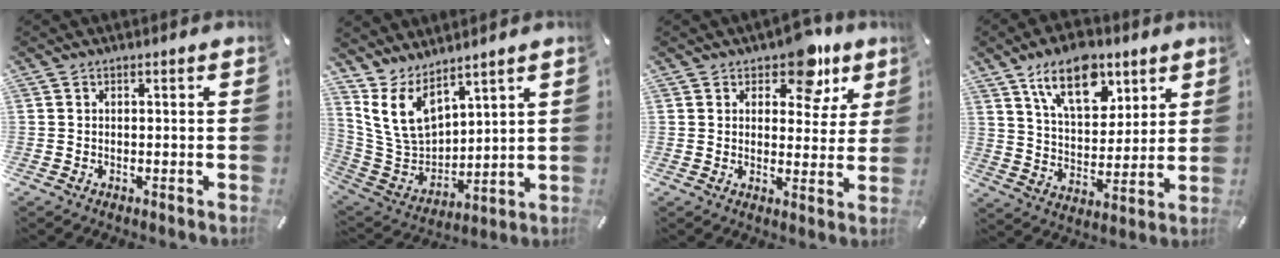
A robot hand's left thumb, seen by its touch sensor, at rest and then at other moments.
{"total": 11.8, "force": [7.2, 7.5, 5.7], "torque": [-0.126, -0.039, 0.146]}
{"total": 10.4, "force": [7.3, 5.3, 5.1], "torque": [-0.045, -0.047, 0.122]}
{"total": 15.2, "force": [8.6, 8.7, 9.0], "torque": [-0.143, -0.025, 0.152]}